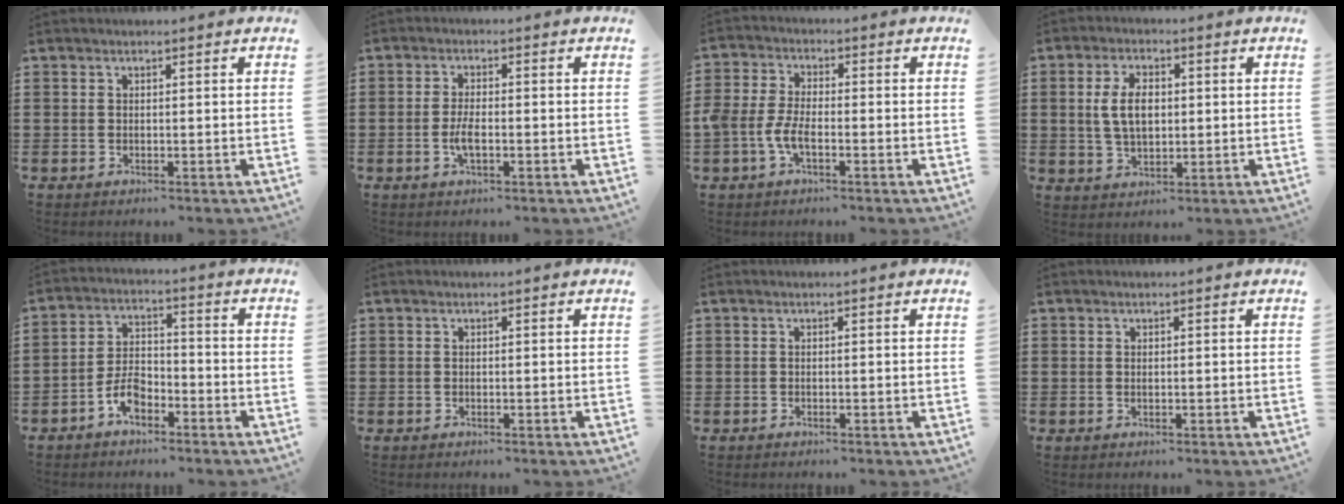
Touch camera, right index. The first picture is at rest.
{"total": 3.4, "force": [-0.9, 1.1, 3.1], "torque": [-0.063, 0.000, -0.018]}
{"total": 4.7, "force": [-1.8, 2.0, 3.8], "torque": [-0.102, -0.005, -0.042]}
{"total": 6.2, "force": [0.5, 3.5, 5.2], "torque": [-0.111, 0.004, 0.001]}
{"total": 5.6, "force": [-3.2, 2.8, 3.5], "torque": [-0.081, 0.007, -0.065]}
{"total": 0.0}
{"total": 0.0}
{"total": 0.0}